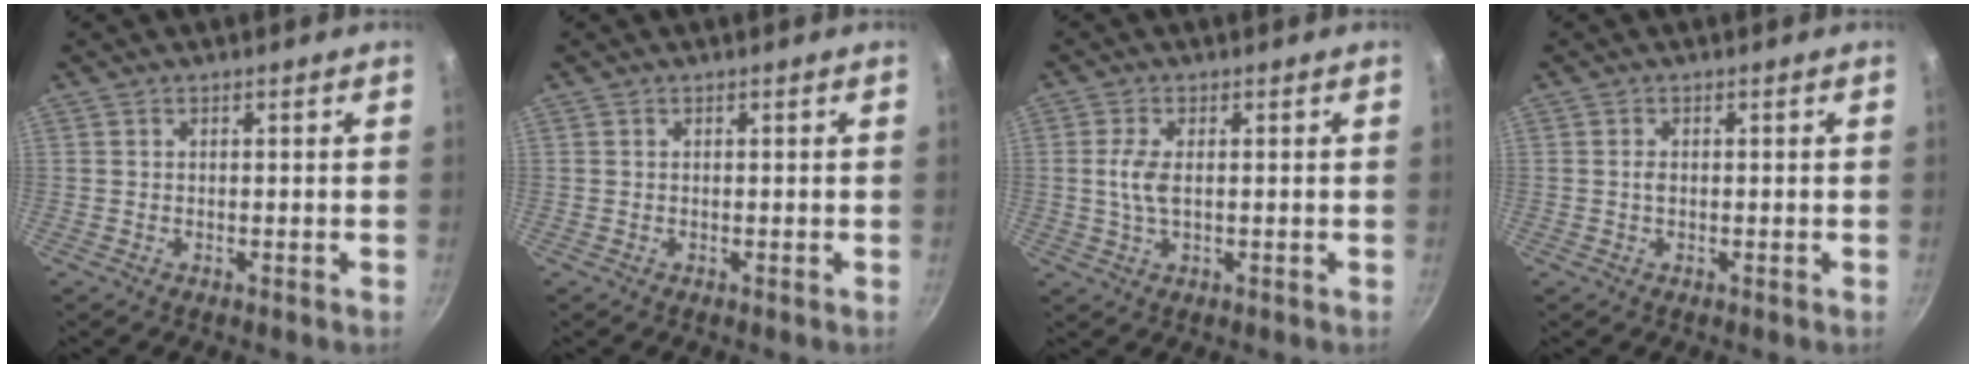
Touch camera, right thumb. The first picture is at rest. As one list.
[{"total": 0.0}, {"total": 4.2, "force": [0.2, 1.8, 3.8], "torque": [-0.087, 0.001, 0.003]}, {"total": 1.0, "force": [-0.1, 0.7, 0.8], "torque": [-0.012, 0.002, -0.001]}]